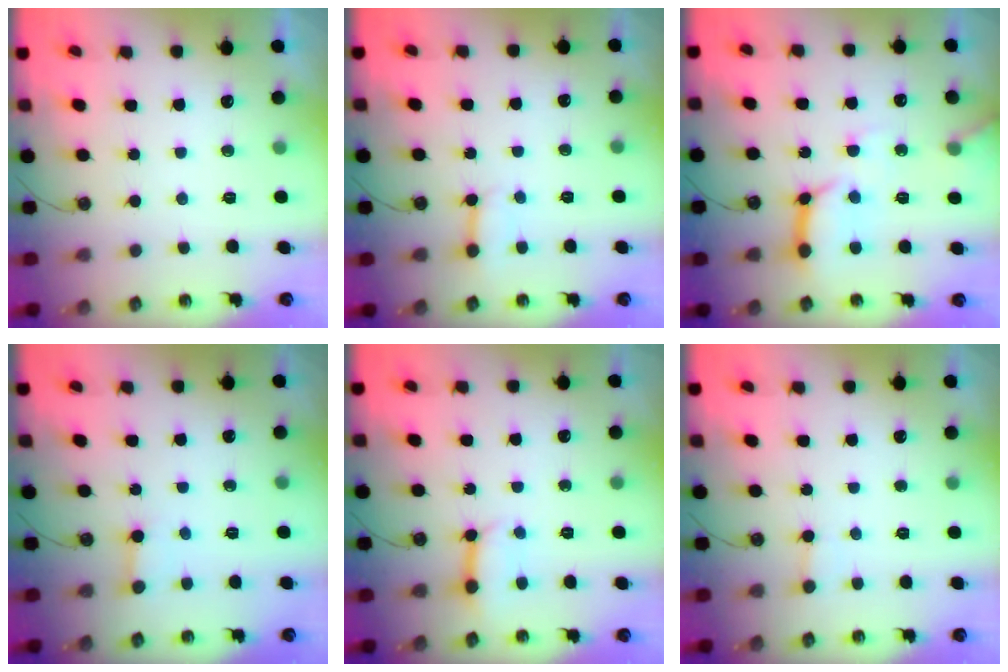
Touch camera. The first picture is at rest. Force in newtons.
{"total": 3.1, "press": 3.1, "slide": 0.1}
{"total": 12.7, "press": 12.6, "slide": 1.6}
{"total": 3.3, "press": 3.3, "slide": 0.4}
{"total": 6.2, "press": 6.1, "slide": 0.7}
{"total": 1.9, "press": 1.9, "slide": 0.3}